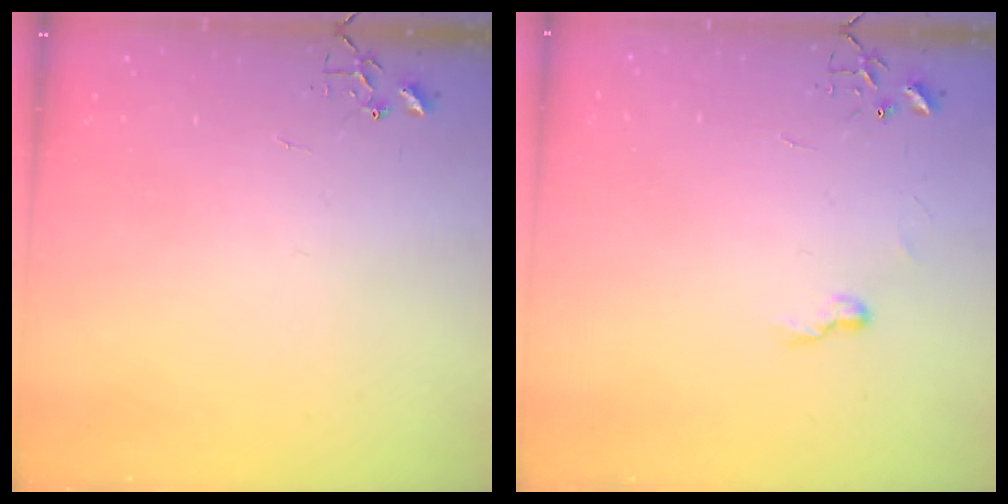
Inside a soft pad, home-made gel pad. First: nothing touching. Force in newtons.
{"total": 4.6, "press": 4.6, "slide": 0.6}